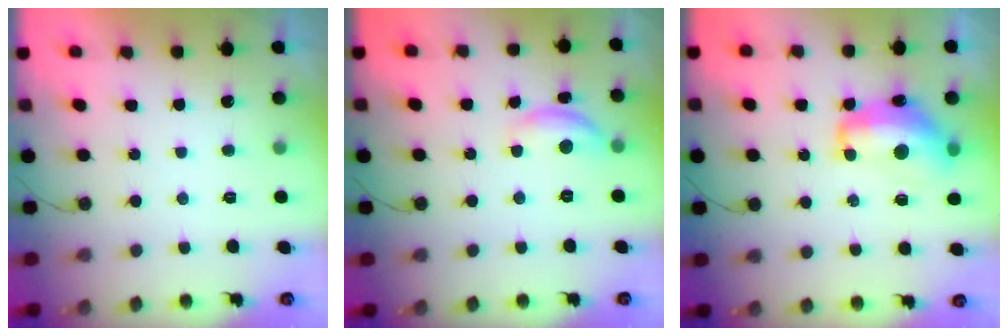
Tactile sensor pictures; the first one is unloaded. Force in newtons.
{"total": 8.6, "press": 8.6, "slide": 0.3}
{"total": 14.4, "press": 14.4, "slide": 1.3}